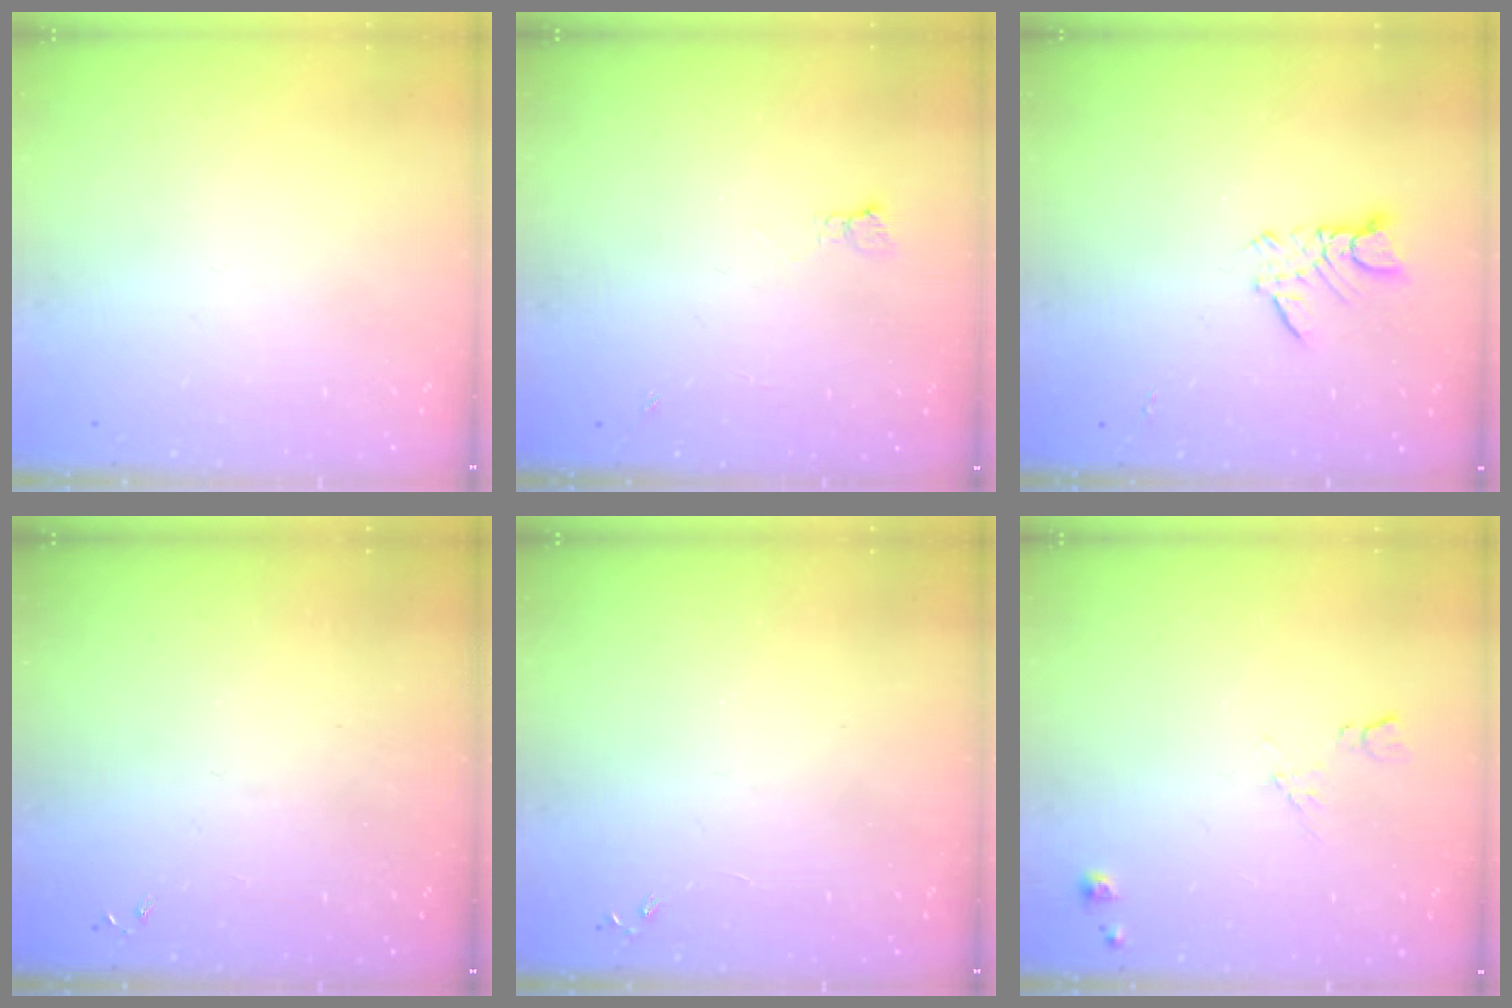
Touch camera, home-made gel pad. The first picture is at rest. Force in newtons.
{"total": 2.9, "press": 2.9, "slide": 0.5}
{"total": 6.0, "press": 6.0, "slide": 0.4}
{"total": 0.0}
{"total": 0.0}
{"total": 5.9, "press": 5.8, "slide": 1.0}